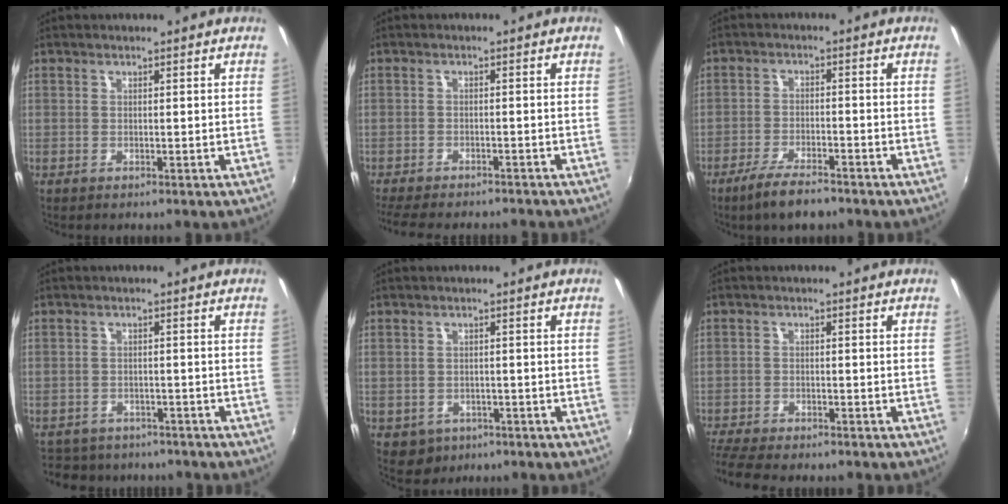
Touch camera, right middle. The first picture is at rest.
{"total": 11.0, "force": [-9.7, 2.3, 4.7], "torque": [-0.108, -0.023, -0.146]}
{"total": 7.0, "force": [-5.4, 1.6, 4.1], "torque": [-0.100, -0.012, -0.096]}
{"total": 8.2, "force": [-7.0, 3.7, 2.0], "torque": [-0.052, -0.006, -0.100]}
{"total": 4.6, "force": [-2.0, 3.9, 1.5], "torque": [-0.041, -0.005, -0.019]}
{"total": 8.6, "force": [-7.6, 1.5, 3.6], "torque": [-0.100, -0.031, -0.132]}